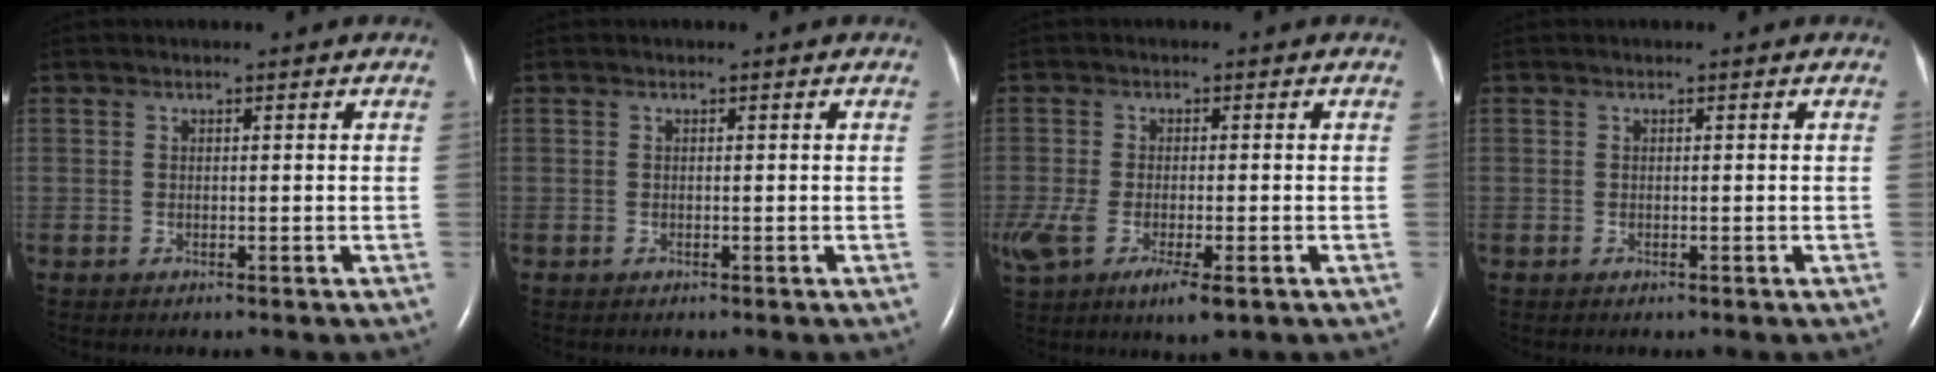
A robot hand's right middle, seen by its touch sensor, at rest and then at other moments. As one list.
[{"total": 0.0}, {"total": 12.1, "force": [-6.3, 4.4, 9.3], "torque": [-0.208, -0.036, -0.102]}, {"total": 0.0}]